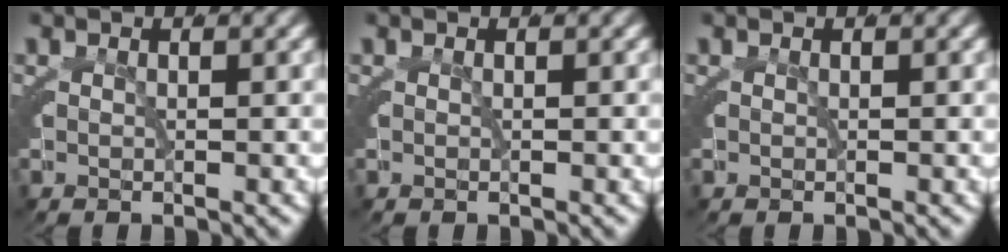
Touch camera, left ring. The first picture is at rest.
{"total": 0.0}
{"total": 0.0}